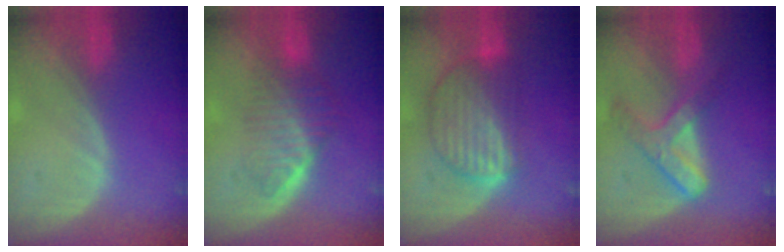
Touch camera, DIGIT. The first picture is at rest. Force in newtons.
{"total": 6.6, "press": 6.0, "slide": 2.8}
{"total": 9.0, "press": 7.8, "slide": 4.6}
{"total": 6.9, "press": 5.9, "slide": 3.5}